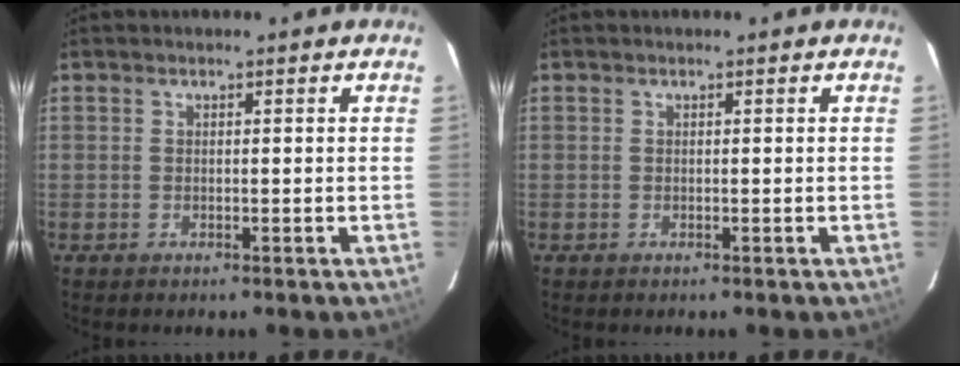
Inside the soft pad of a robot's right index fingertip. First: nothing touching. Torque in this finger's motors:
{"motor_torque": [0.00, 0.00, 0.00, 0.00]}